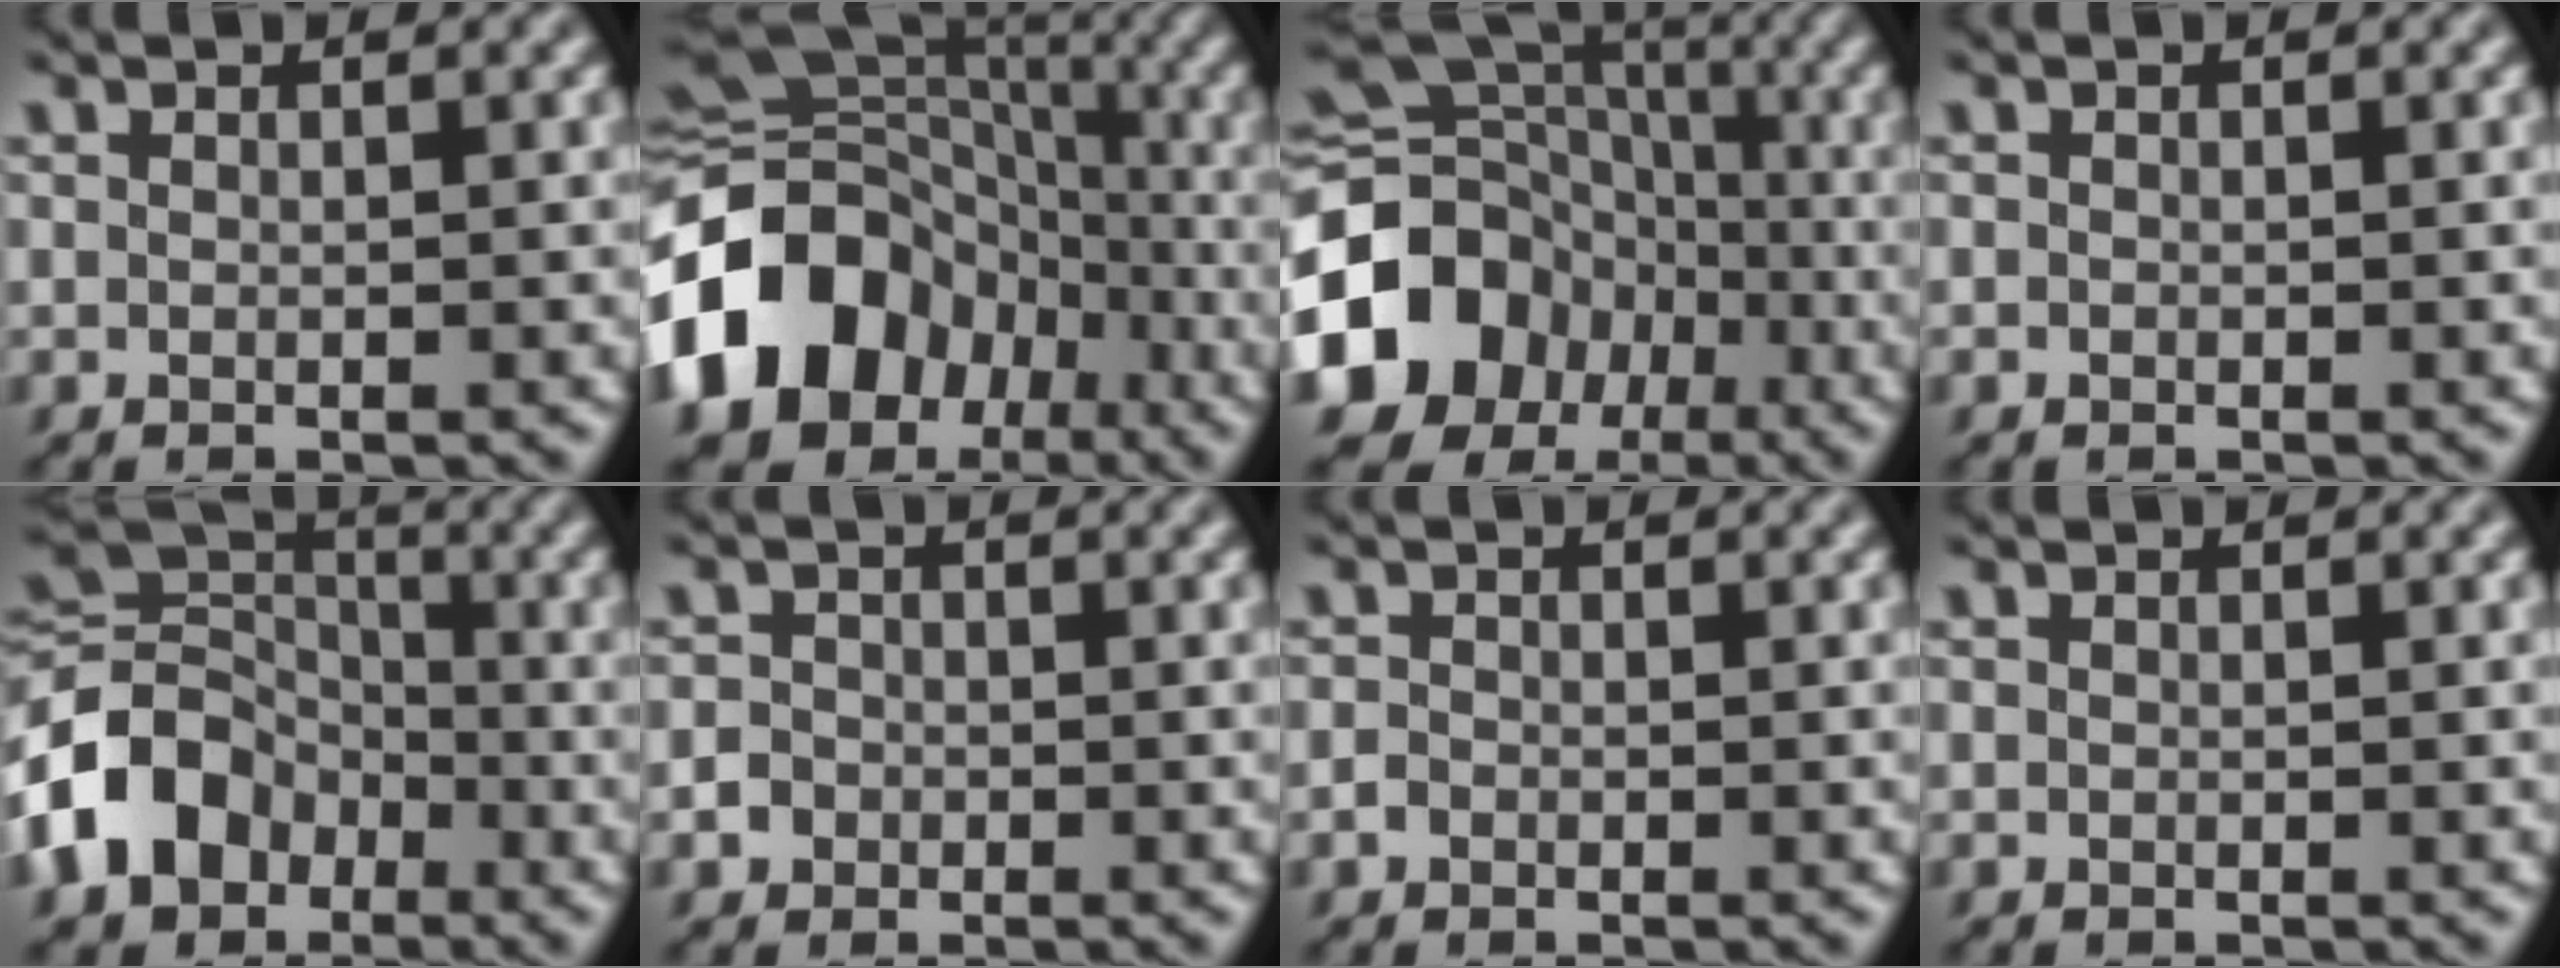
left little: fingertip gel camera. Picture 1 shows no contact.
{"total": 15.4, "force": [-5.3, 12.4, 7.4], "torque": [-0.168, 0.001, -0.114]}
{"total": 16.3, "force": [-5.5, 13.8, 6.8], "torque": [-0.165, 0.001, -0.127]}
{"total": 0.0}
{"total": 10.1, "force": [-4.2, 7.8, 4.8], "torque": [-0.113, 0.005, -0.100]}
{"total": 2.1, "force": [-0.9, 1.8, 0.5], "torque": [0.004, 0.006, -0.022]}
{"total": 0.8, "force": [-0.5, 0.6, 0.2], "torque": [-0.003, 0.000, -0.013]}
{"total": 0.0}